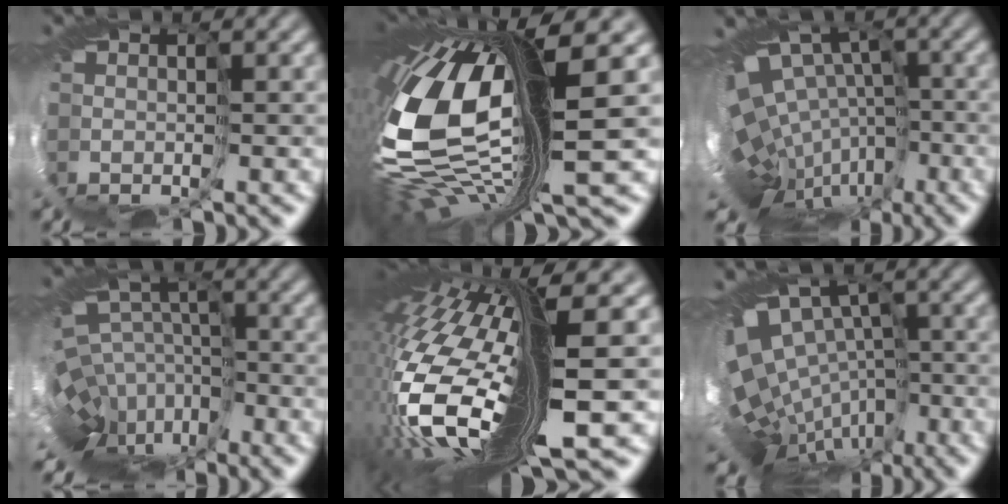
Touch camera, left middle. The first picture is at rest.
{"total": 12.2, "force": [0.1, 4.4, 11.4], "torque": [-0.271, -0.031, 0.008]}
{"total": 11.6, "force": [-3.0, 7.9, 7.9], "torque": [-0.140, 0.008, -0.027]}
{"total": 10.6, "force": [-6.8, 6.5, 4.9], "torque": [-0.105, -0.011, -0.073]}
{"total": 15.3, "force": [-0.7, 3.8, 14.8], "torque": [-0.330, -0.077, 0.023]}
{"total": 11.6, "force": [-3.1, 7.6, 8.1], "torque": [-0.141, 0.016, -0.030]}